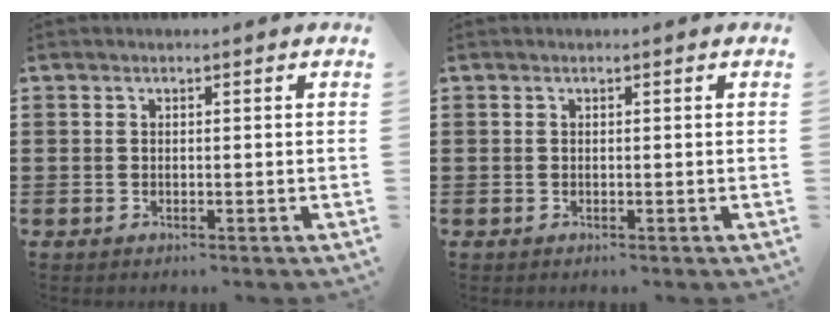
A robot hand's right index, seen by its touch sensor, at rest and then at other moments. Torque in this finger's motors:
{"motor_torque": [0.00, 0.00, 0.00, 0.00]}